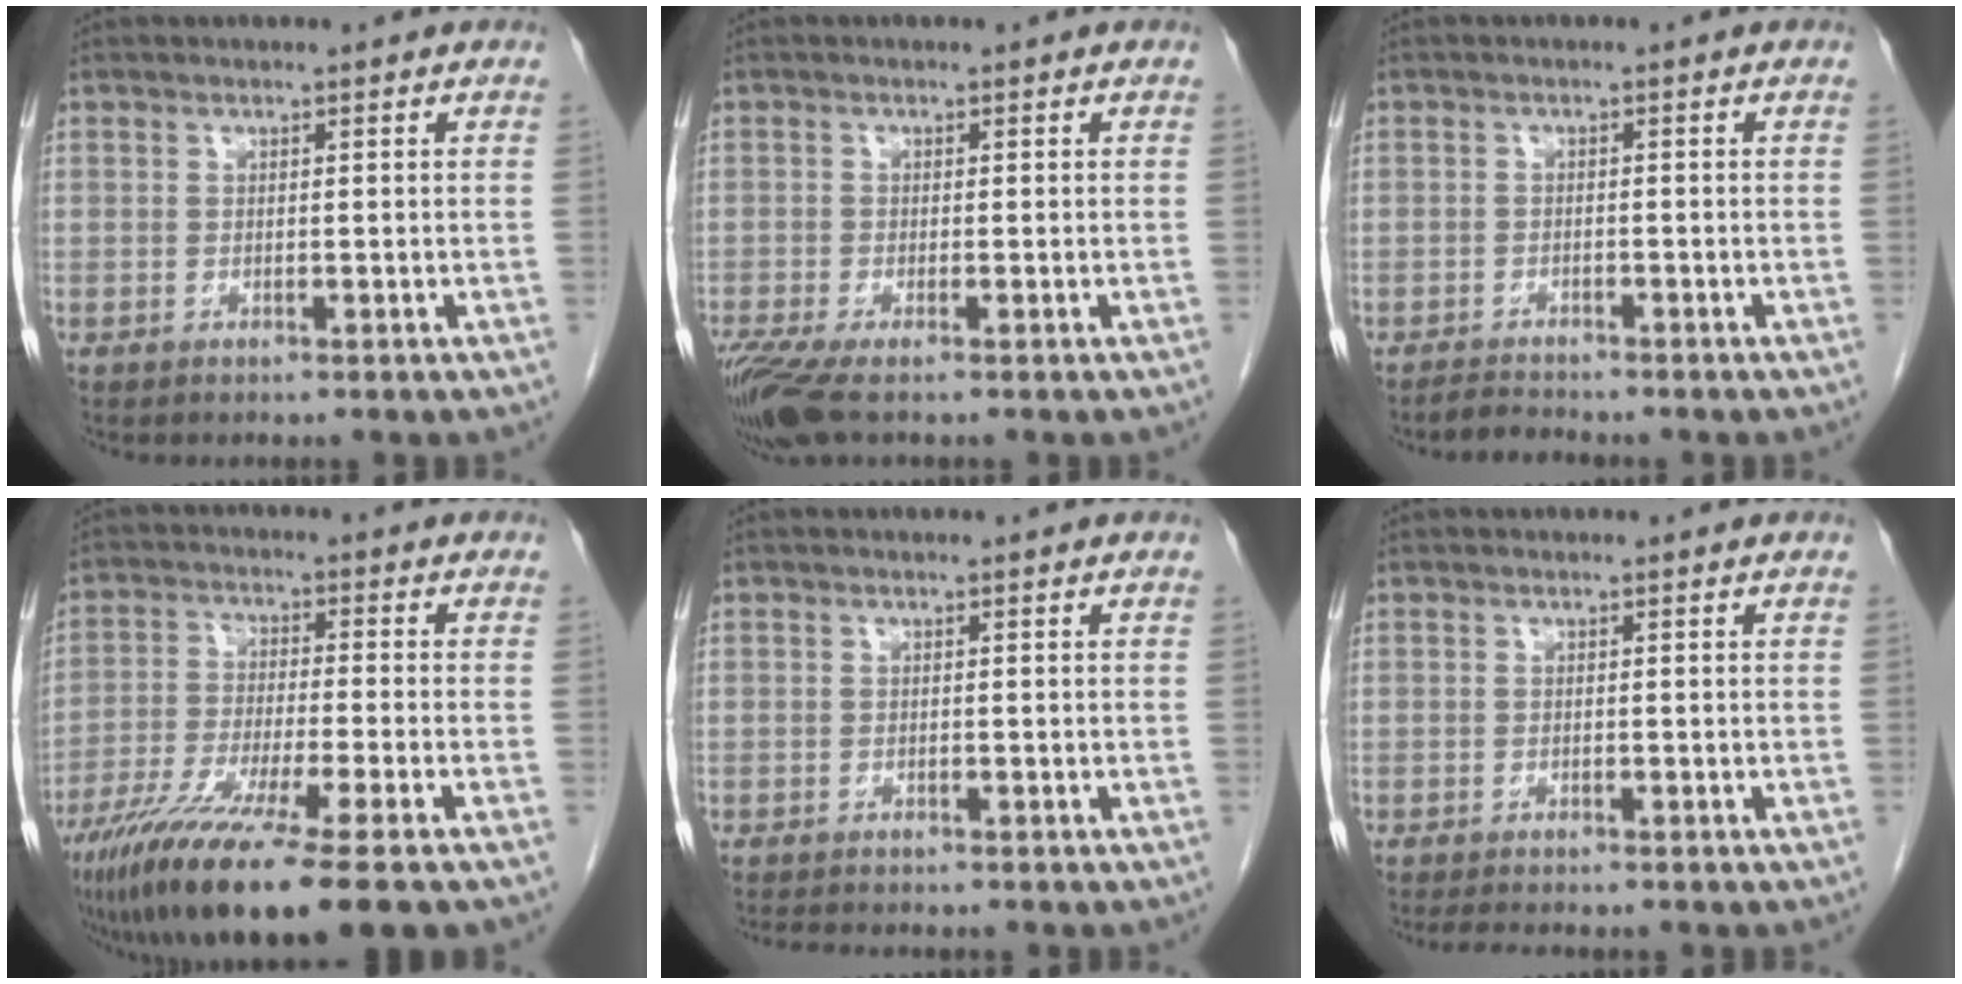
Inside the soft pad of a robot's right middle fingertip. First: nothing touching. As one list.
[{"total": 5.1, "force": [-3.4, 0.9, 3.7], "torque": [-0.073, -0.015, -0.064]}, {"total": 1.8, "force": [-1.8, 0.1, 0.0], "torque": [-0.005, -0.009, -0.030]}, {"total": 15.4, "force": [-10.6, -0.2, 11.2], "torque": [-0.204, -0.047, -0.180]}, {"total": 3.0, "force": [-2.7, 0.6, 1.2], "torque": [-0.019, -0.007, -0.038]}, {"total": 3.2, "force": [-2.8, 0.5, 1.4], "torque": [-0.022, -0.008, -0.041]}]